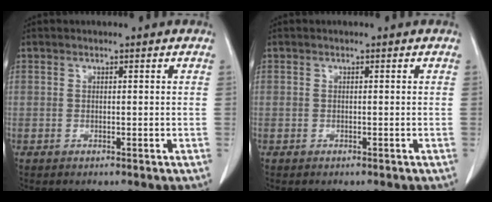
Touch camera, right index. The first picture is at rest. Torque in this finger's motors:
{"motor_torque": [-0.09, 0.07, 0.01, 0.00]}